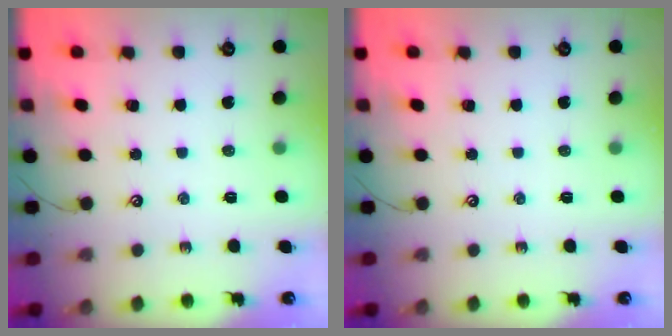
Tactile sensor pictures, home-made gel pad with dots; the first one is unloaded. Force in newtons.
{"total": 0.0}